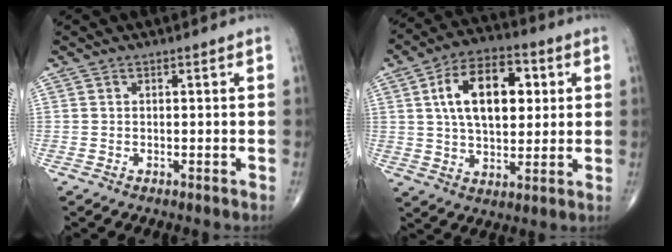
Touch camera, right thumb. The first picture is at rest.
{"total": 15.8, "force": [3.7, 9.0, 12.4], "torque": [-0.177, 0.005, 0.058]}